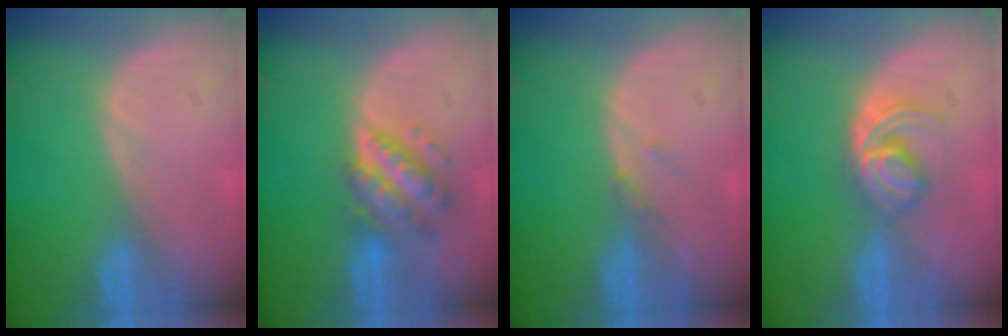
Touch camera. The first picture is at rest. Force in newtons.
{"total": 6.4, "press": 6.3, "slide": 0.5}
{"total": 1.0, "press": 1.0, "slide": 0.2}
{"total": 6.2, "press": 5.2, "slide": 3.4}